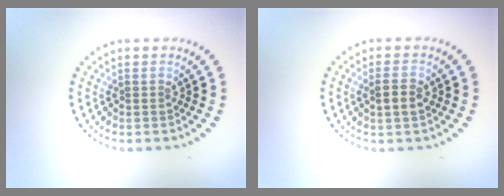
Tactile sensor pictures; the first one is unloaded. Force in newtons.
{"total": 1.9, "press": 1.9, "slide": 0.3}